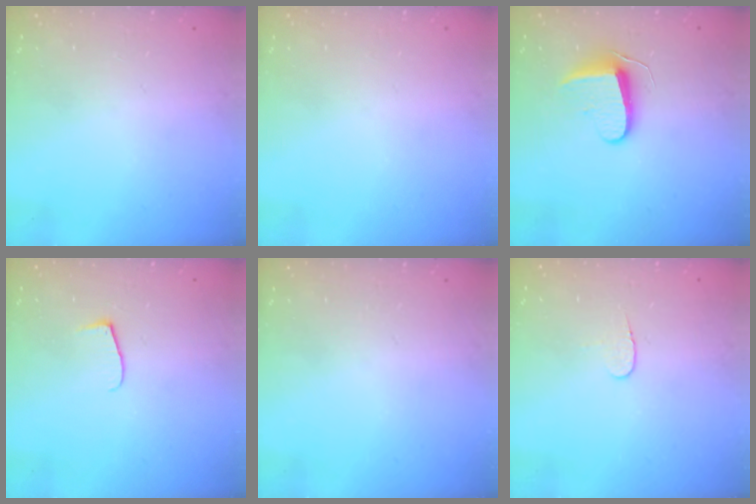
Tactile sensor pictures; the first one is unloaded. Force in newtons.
{"total": 0.0}
{"total": 9.6, "press": 9.5, "slide": 0.7}
{"total": 6.3, "press": 6.2, "slide": 0.8}
{"total": 0.0}
{"total": 4.0, "press": 4.0, "slide": 0.4}